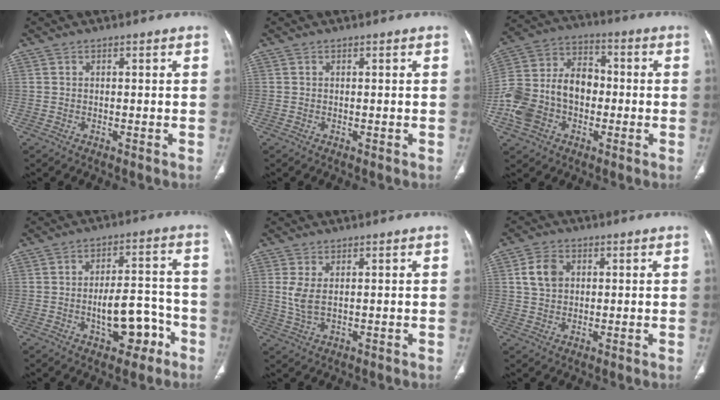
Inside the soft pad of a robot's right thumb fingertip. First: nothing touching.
{"total": 0.0}
{"total": 16.3, "force": [-3.2, 12.1, 10.5], "torque": [-0.194, 0.048, -0.061]}
{"total": 9.7, "force": [-4.0, 5.1, 7.2], "torque": [-0.084, 0.050, -0.051]}
{"total": 3.7, "force": [0.8, 1.6, 3.3], "torque": [-0.079, -0.007, 0.024]}
{"total": 5.4, "force": [1.4, 4.0, 3.2], "torque": [-0.053, 0.002, 0.025]}